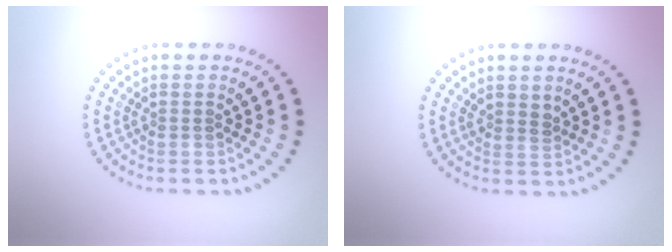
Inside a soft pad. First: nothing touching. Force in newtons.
{"total": 1.1, "press": 1.0, "slide": 0.6}